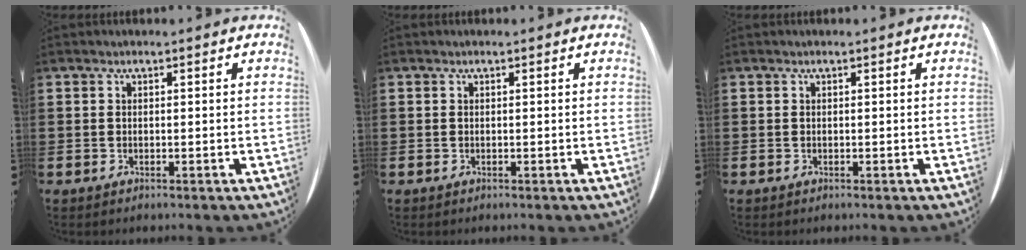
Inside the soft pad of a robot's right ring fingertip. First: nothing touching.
{"total": 0.0}
{"total": 0.0}